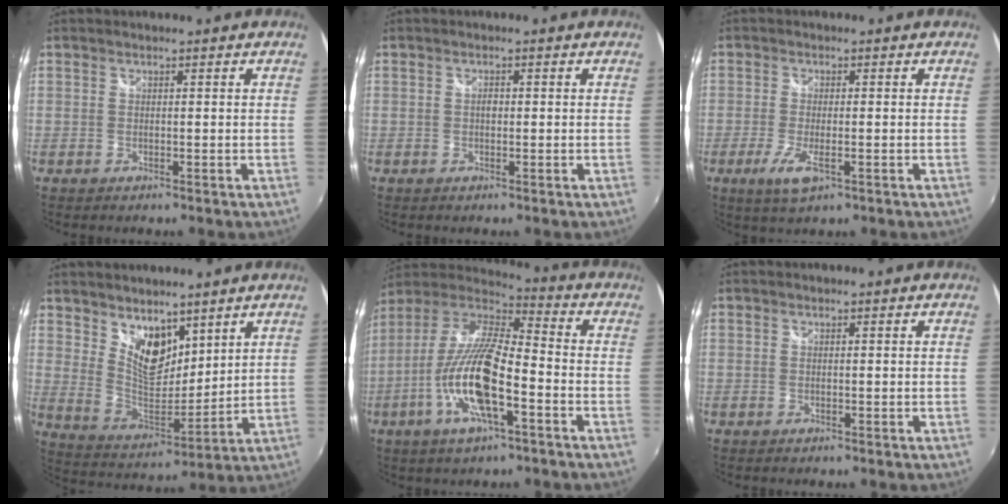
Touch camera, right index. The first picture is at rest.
{"total": 0.9, "force": [-0.1, 0.6, 0.6], "torque": [-0.011, 0.003, -0.003]}
{"total": 5.5, "force": [-2.4, 1.6, 4.7], "torque": [-0.102, -0.015, -0.042]}
{"total": 10.4, "force": [6.8, 5.5, 5.6], "torque": [-0.090, -0.006, 0.134]}
{"total": 17.5, "force": [-6.6, 4.7, 15.5], "torque": [-0.305, -0.017, -0.132]}
{"total": 0.0}